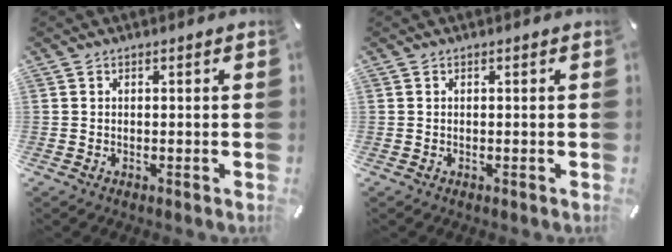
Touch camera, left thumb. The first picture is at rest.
{"total": 0.0}